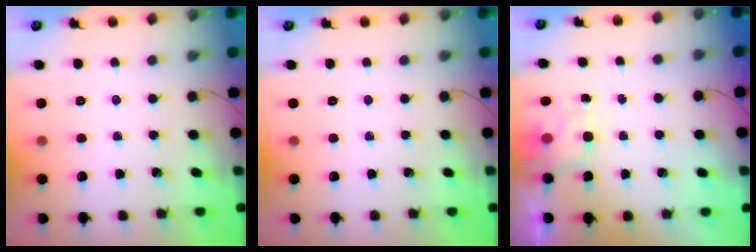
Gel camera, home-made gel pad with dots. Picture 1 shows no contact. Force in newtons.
{"total": 0.0}
{"total": 1.9, "press": 1.6, "slide": 1.0}